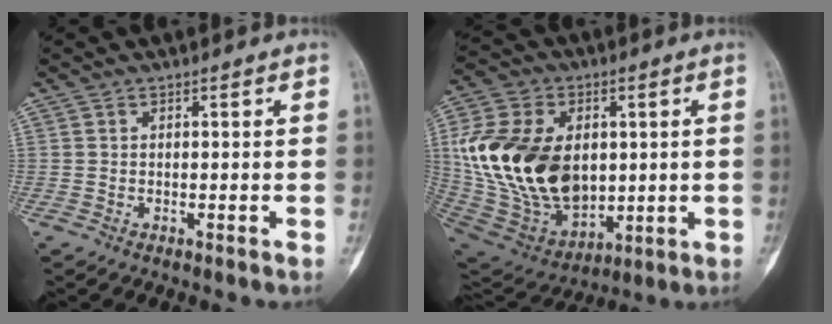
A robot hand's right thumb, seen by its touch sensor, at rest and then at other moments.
{"total": 26.6, "force": [2.0, 17.6, 19.8], "torque": [-0.371, -0.013, 0.061]}